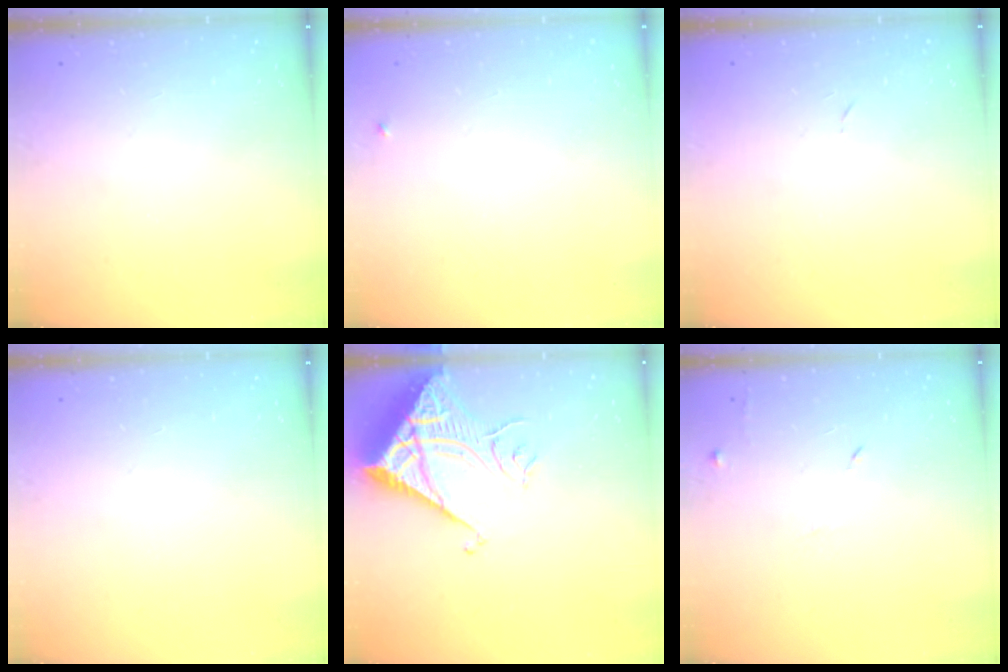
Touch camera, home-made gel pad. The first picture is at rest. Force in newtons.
{"total": 3.5, "press": 3.4, "slide": 0.5}
{"total": 2.4, "press": 2.4, "slide": 0.4}
{"total": 0.0}
{"total": 11.6, "press": 11.5, "slide": 1.4}
{"total": 5.2, "press": 5.1, "slide": 0.6}